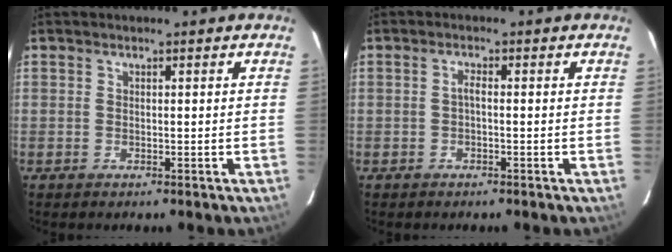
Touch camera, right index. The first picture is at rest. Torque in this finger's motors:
{"motor_torque": [0.26, -0.07, 0.18, 0.05]}